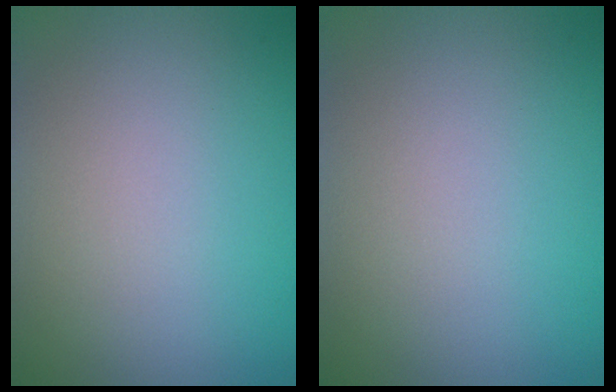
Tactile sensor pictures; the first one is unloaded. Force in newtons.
{"total": 0.0}